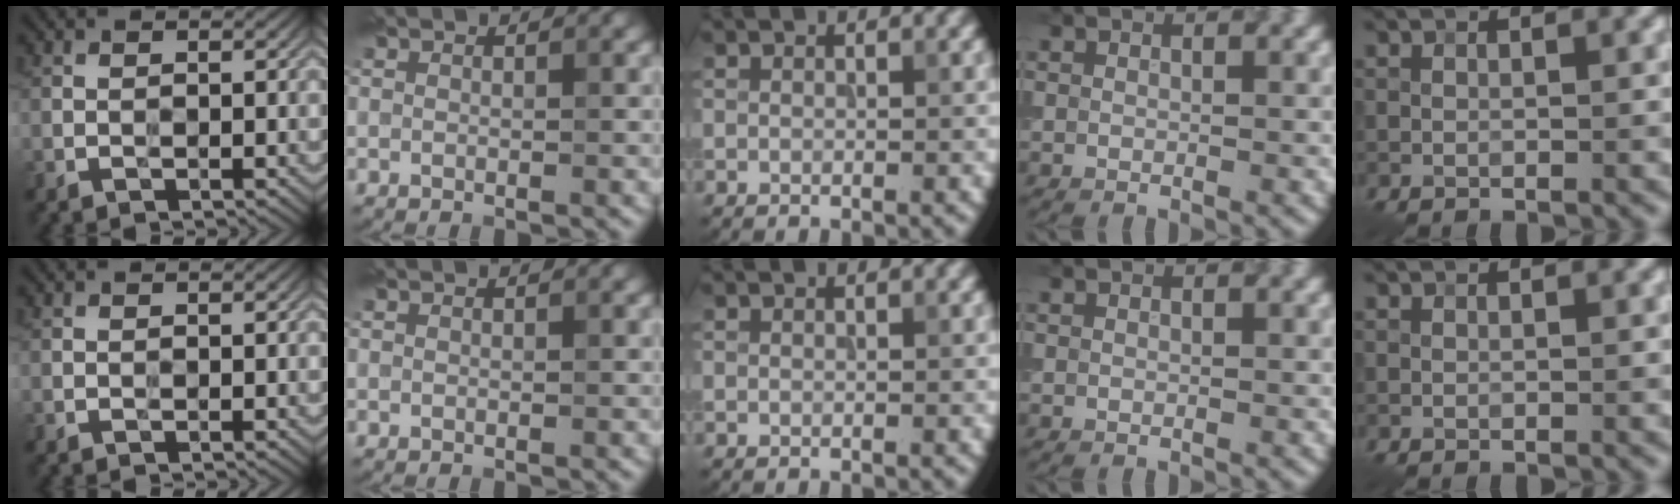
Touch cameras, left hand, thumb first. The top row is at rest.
{}